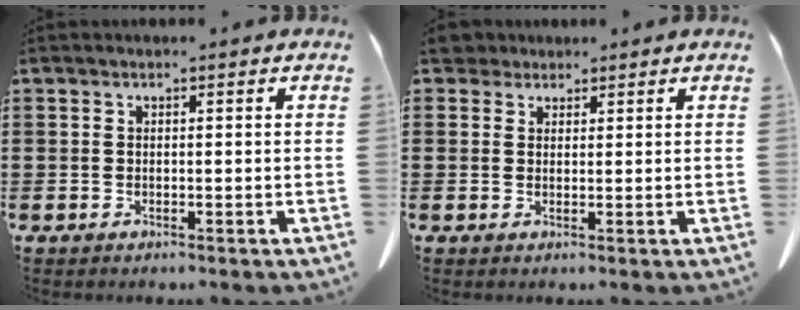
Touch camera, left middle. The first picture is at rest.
{"total": 2.8, "force": [2.3, 1.4, 0.7], "torque": [-0.023, 0.006, 0.045]}